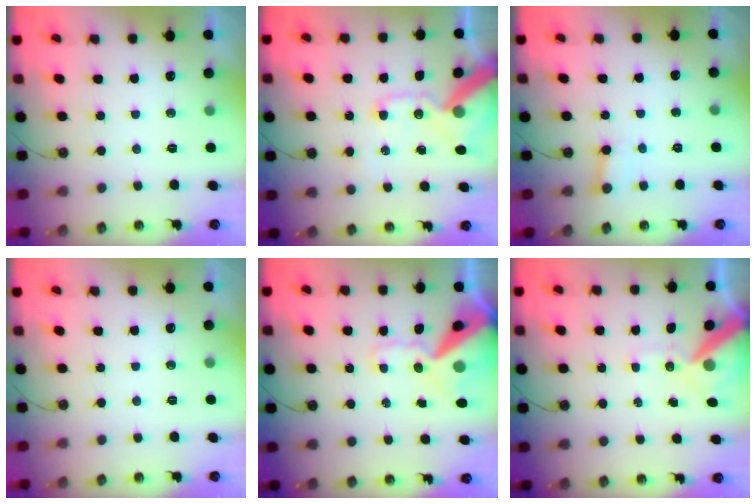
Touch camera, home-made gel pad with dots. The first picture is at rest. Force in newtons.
{"total": 16.2, "press": 16.0, "slide": 2.3}
{"total": 2.3, "press": 2.3, "slide": 0.2}
{"total": 0.0}
{"total": 17.5, "press": 17.3, "slide": 2.8}
{"total": 11.9, "press": 11.8, "slide": 1.7}